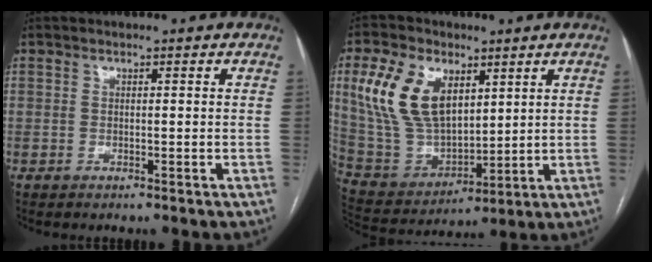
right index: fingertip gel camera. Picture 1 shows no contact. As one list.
[{"total": 15.5, "force": [5.9, 9.0, 11.1], "torque": [-0.246, 0.017, 0.127]}]